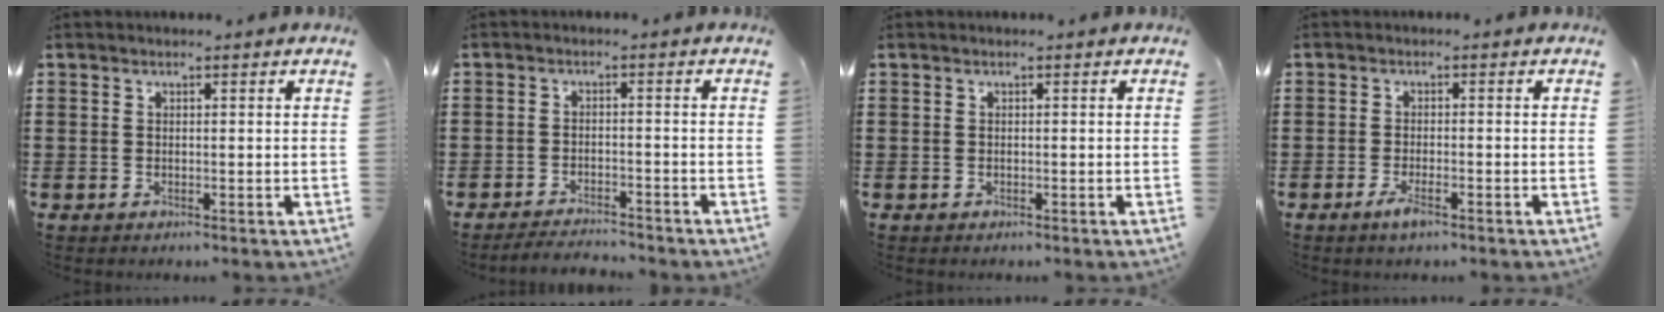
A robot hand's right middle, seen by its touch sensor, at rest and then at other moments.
{"total": 2.8, "force": [-2.8, 0.1, 0.1], "torque": [-0.009, -0.002, -0.060]}
{"total": 0.0}
{"total": 2.6, "force": [-1.4, 0.6, 2.1], "torque": [-0.049, -0.004, -0.029]}